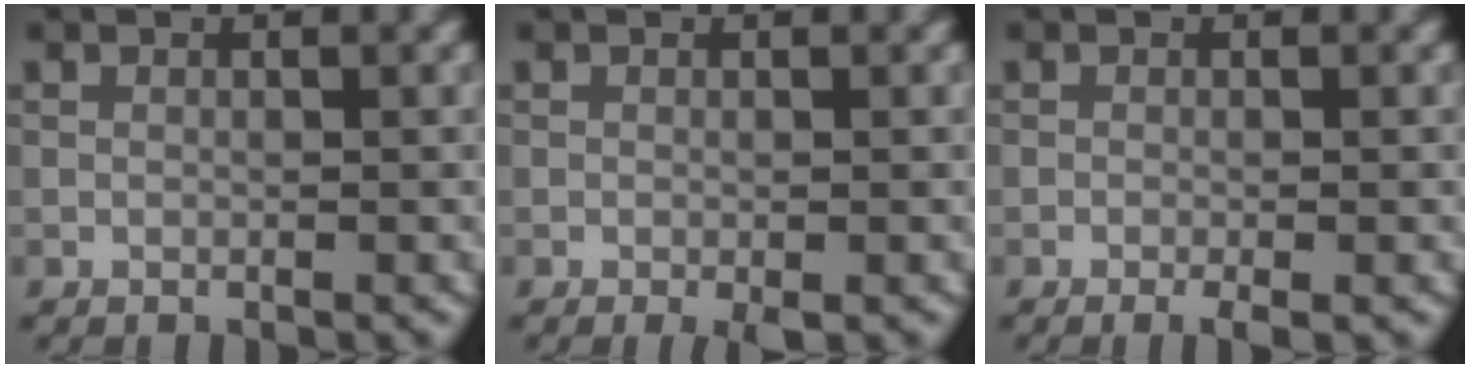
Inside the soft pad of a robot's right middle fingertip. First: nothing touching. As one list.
[{"total": 1.1, "force": [-0.4, 0.2, 0.9], "torque": [-0.016, -0.005, -0.006]}, {"total": 1.6, "force": [-0.8, 0.2, 1.4], "torque": [-0.020, -0.005, -0.014]}]